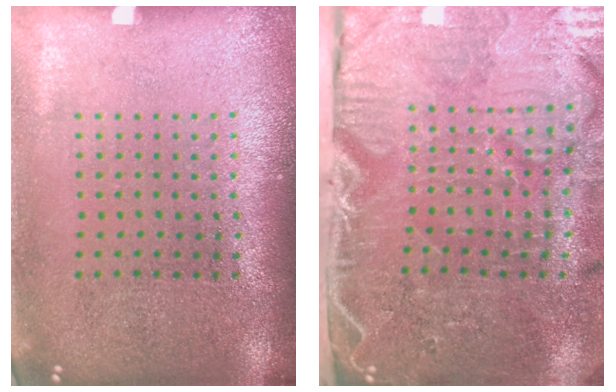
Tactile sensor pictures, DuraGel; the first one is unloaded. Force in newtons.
{"total": 5.3, "press": 4.3, "slide": 3.1}